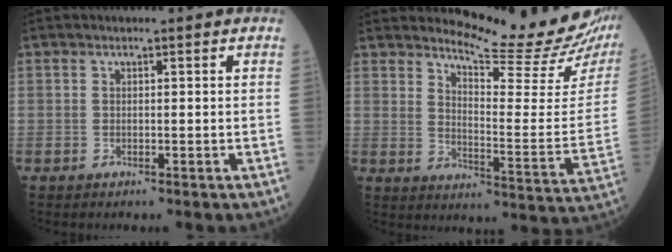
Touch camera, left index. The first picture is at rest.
{"total": 17.2, "force": [16.1, 0.5, 6.1], "torque": [-0.094, -0.110, 0.198]}